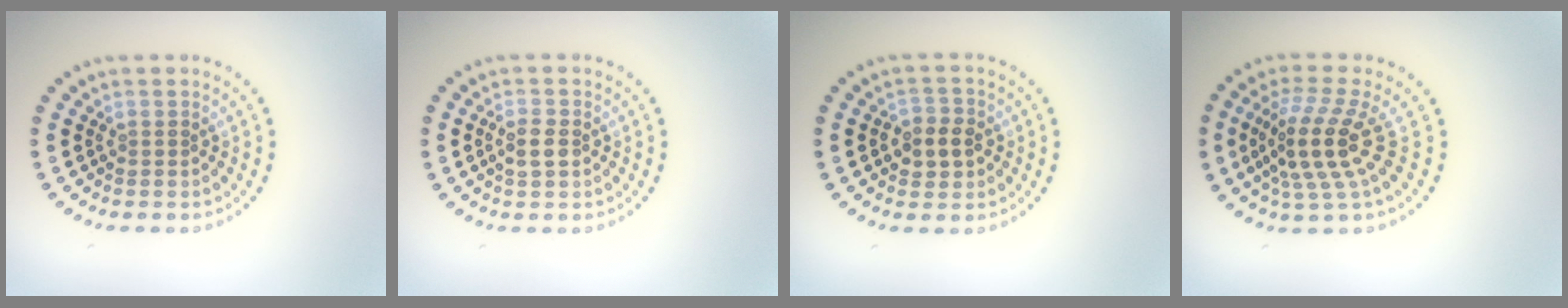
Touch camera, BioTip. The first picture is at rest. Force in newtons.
{"total": 1.7, "press": 1.7, "slide": 0.2}
{"total": 2.8, "press": 2.8, "slide": 0.4}
{"total": 4.7, "press": 3.7, "slide": 2.8}